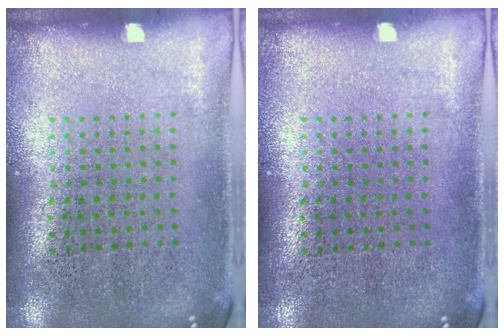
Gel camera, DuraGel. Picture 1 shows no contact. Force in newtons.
{"total": 0.0}